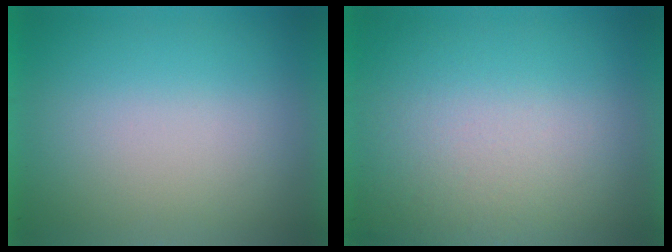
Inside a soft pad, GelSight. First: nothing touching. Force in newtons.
{"total": 2.7}